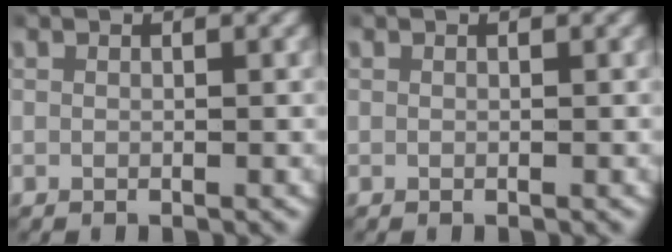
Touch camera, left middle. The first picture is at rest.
{"total": 0.0}